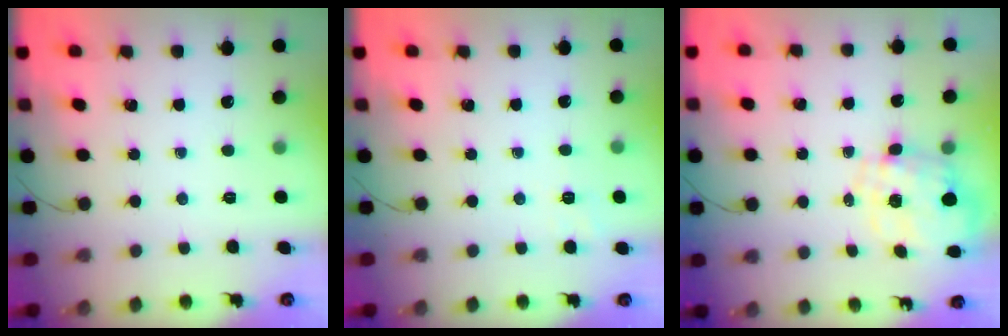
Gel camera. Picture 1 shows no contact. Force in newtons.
{"total": 2.9, "press": 2.6, "slide": 1.4}
{"total": 2.9, "press": 2.7, "slide": 1.1}